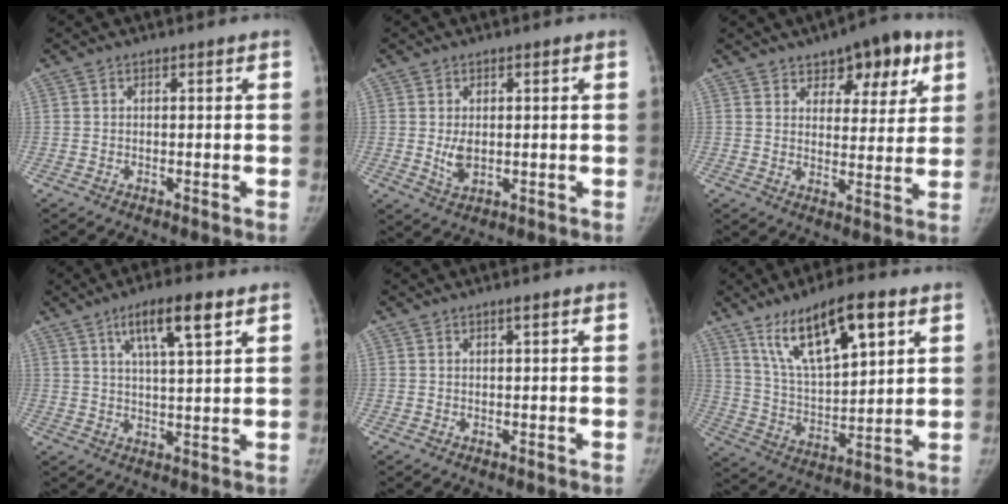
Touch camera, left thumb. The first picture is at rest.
{"total": 3.7, "force": [0.1, 2.3, 2.9], "torque": [-0.048, -0.009, 0.008]}
{"total": 11.2, "force": [6.6, 5.8, 7.0], "torque": [-0.055, -0.028, 0.093]}
{"total": 9.5, "force": [5.0, 1.9, 7.8], "torque": [-0.129, -0.017, 0.086]}
{"total": 0.8, "force": [0.5, 0.1, 0.6], "torque": [-0.009, -0.001, 0.009]}
{"total": 16.9, "force": [9.3, 6.0, 12.8], "torque": [-0.190, -0.035, 0.171]}